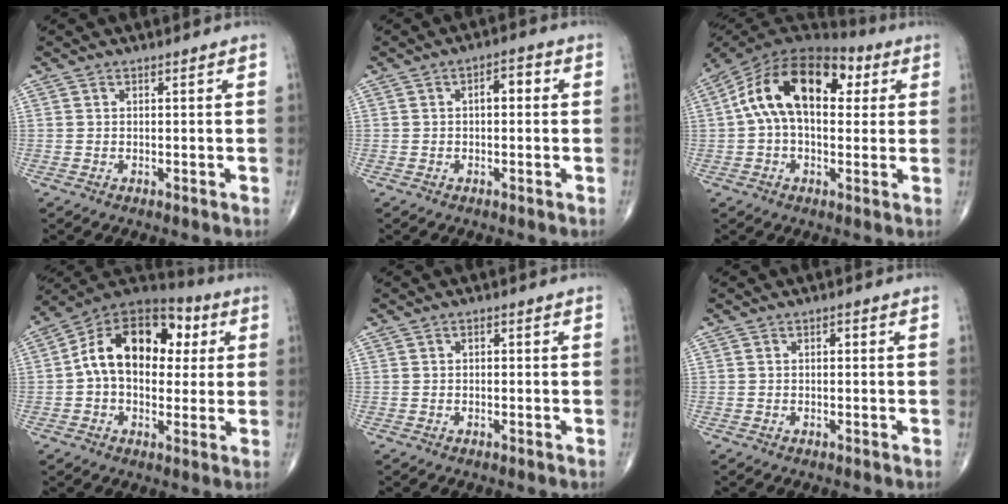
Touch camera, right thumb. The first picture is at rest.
{"total": 3.6, "force": [0.3, 1.9, 3.0], "torque": [-0.034, 0.013, -0.003]}
{"total": 18.6, "force": [4.0, 10.9, 14.5], "torque": [-0.226, 0.037, 0.054]}
{"total": 18.2, "force": [2.6, 12.2, 13.3], "torque": [-0.176, 0.034, 0.033]}
{"total": 0.9, "force": [0.1, 0.6, 0.7], "torque": [-0.005, 0.003, -0.003]}
{"total": 0.9, "force": [0.0, 0.6, 0.7], "torque": [-0.006, 0.002, -0.003]}